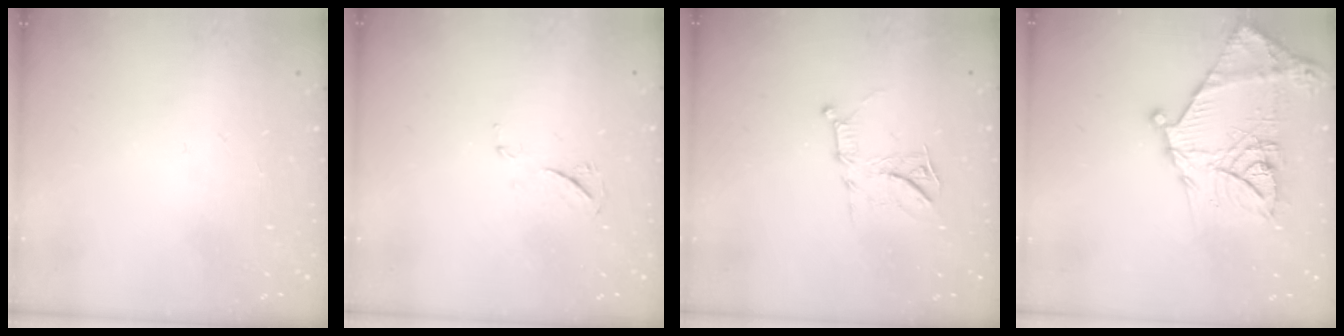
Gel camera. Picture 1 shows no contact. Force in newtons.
{"total": 6.0, "press": 6.0, "slide": 0.7}
{"total": 10.6, "press": 10.6, "slide": 0.8}
{"total": 22.3, "press": 22.2, "slide": 2.0}